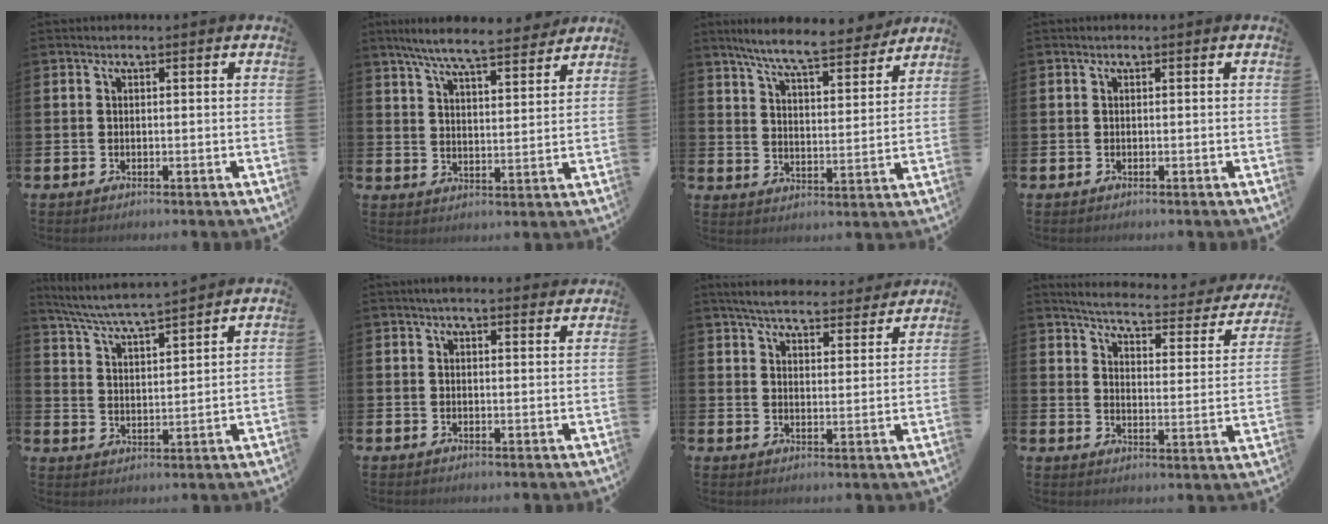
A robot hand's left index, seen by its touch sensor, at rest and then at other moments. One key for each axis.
{"total": 7.7, "fx": 7.1, "fy": 0.8, "fz": 2.8, "tx": -0.065, "ty": -0.042, "tz": 0.124}
{"total": 8.1, "fx": 7.4, "fy": 0.8, "fz": 3.0, "tx": -0.080, "ty": -0.047, "tz": 0.128}
{"total": 0.0}
{"total": 6.0, "fx": 5.8, "fy": -0.2, "fz": 1.4, "tx": -0.049, "ty": -0.041, "tz": 0.099}
{"total": 2.6, "fx": 2.4, "fy": 0.4, "fz": 0.7, "tx": -0.007, "ty": -0.010, "tz": 0.042}
{"total": 5.5, "fx": 5.4, "fy": 0.9, "fz": 1.0, "tx": -0.036, "ty": -0.036, "tz": 0.094}
{"total": 4.5, "fx": 4.2, "fy": 0.6, "fz": 1.5, "tx": -0.044, "ty": -0.040, "tz": 0.062}